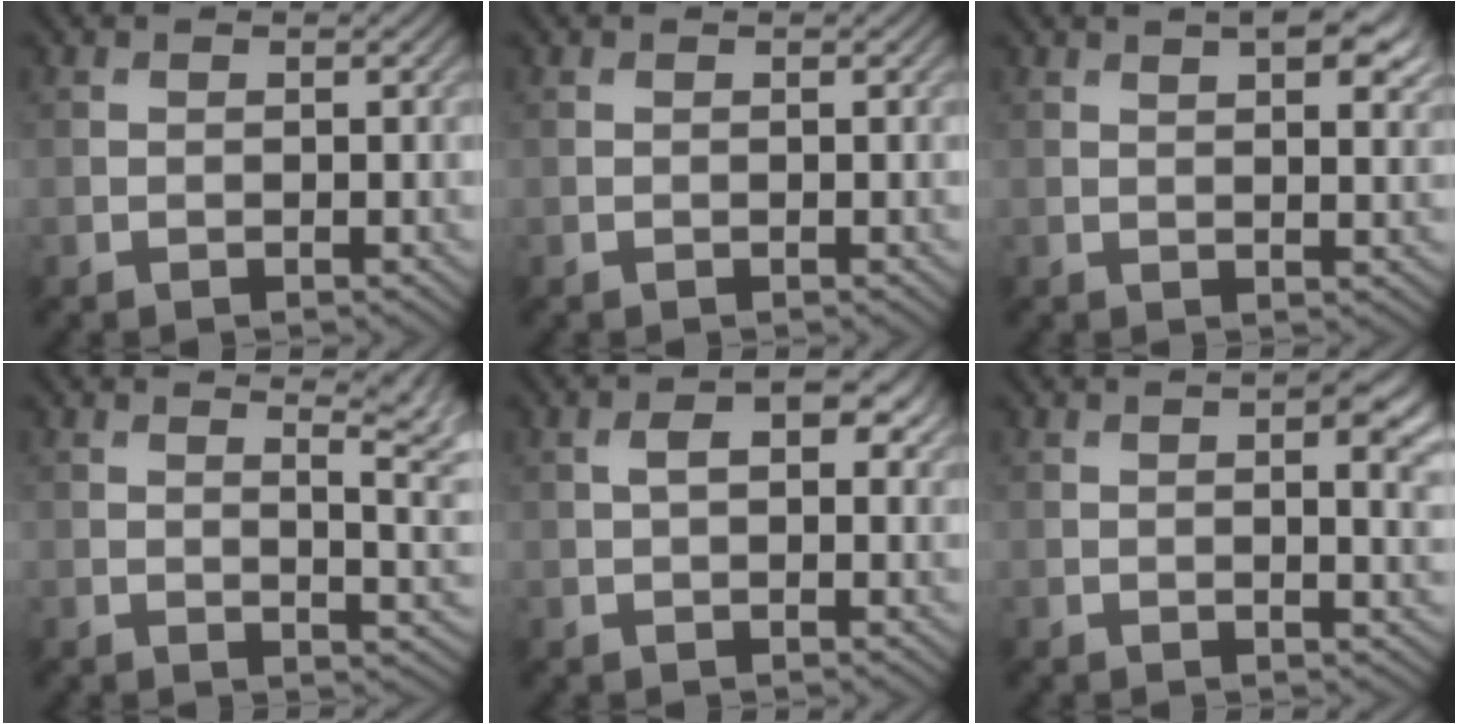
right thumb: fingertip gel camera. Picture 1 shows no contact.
{"total": 0.0}
{"total": 6.3, "force": [3.4, 2.3, 4.8], "torque": [-0.071, 0.005, 0.048]}
{"total": 6.7, "force": [3.3, 2.2, 5.4], "torque": [-0.055, 0.010, 0.043]}
{"total": 4.7, "force": [1.2, 2.5, 3.8], "torque": [-0.065, 0.003, 0.019]}
{"total": 4.9, "force": [1.5, 1.6, 4.3], "torque": [-0.063, -0.001, 0.024]}